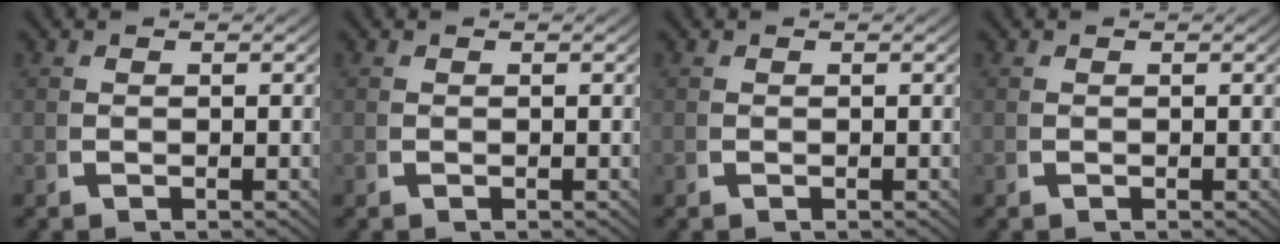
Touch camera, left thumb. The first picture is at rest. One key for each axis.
{"total": 0.0}
{"total": 0.0}
{"total": 0.0}